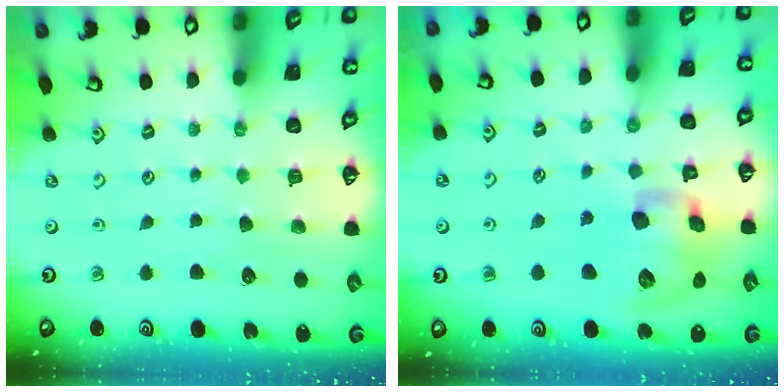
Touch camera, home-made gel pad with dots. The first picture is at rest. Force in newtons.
{"total": 13.9, "press": 13.8, "slide": 2.0}